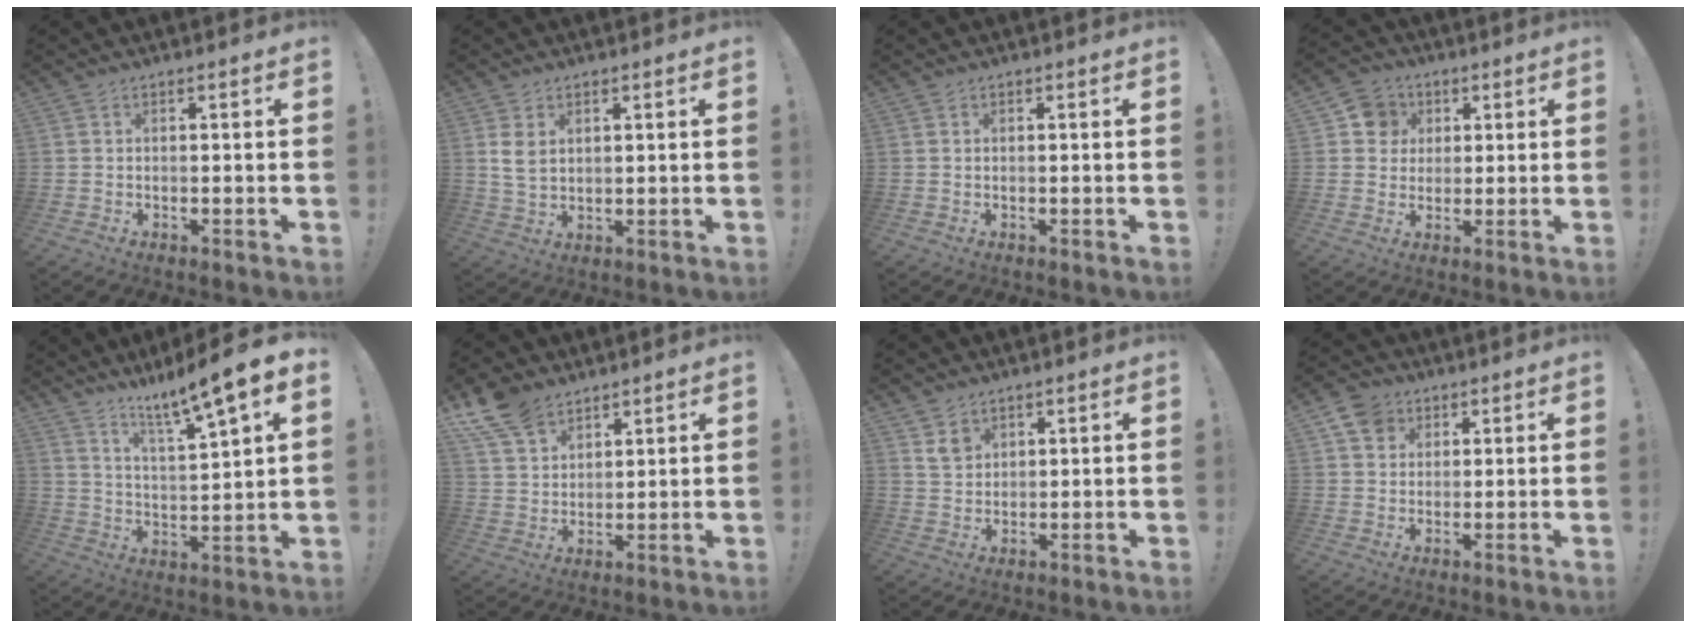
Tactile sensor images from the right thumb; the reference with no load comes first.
{"total": 5.4, "force": [2.1, 3.6, 3.5], "torque": [-0.060, -0.007, 0.038]}
{"total": 0.0}
{"total": 8.2, "force": [2.0, 7.7, 1.7], "torque": [-0.024, -0.004, 0.043]}
{"total": 11.1, "force": [8.2, 0.1, 7.4], "torque": [-0.126, -0.066, 0.125]}
{"total": 10.5, "force": [7.8, 6.0, 3.8], "torque": [-0.087, -0.039, 0.156]}
{"total": 4.8, "force": [3.2, 3.2, 1.4], "torque": [-0.016, -0.016, 0.061]}
{"total": 6.8, "force": [3.4, 5.5, 2.0], "torque": [-0.042, -0.010, 0.070]}